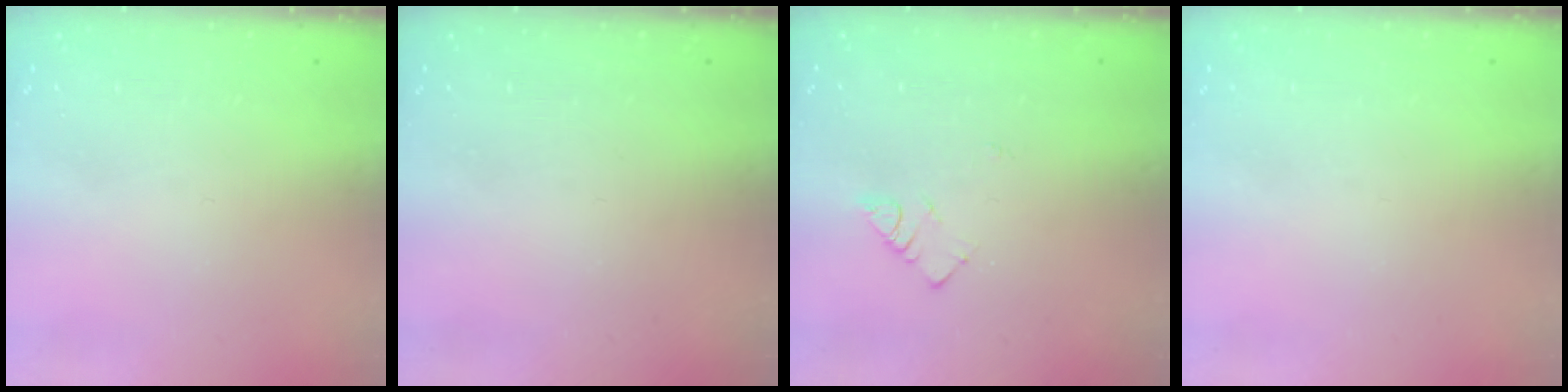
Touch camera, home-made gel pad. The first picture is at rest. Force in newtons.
{"total": 0.0}
{"total": 2.8, "press": 2.7, "slide": 0.4}
{"total": 0.0}